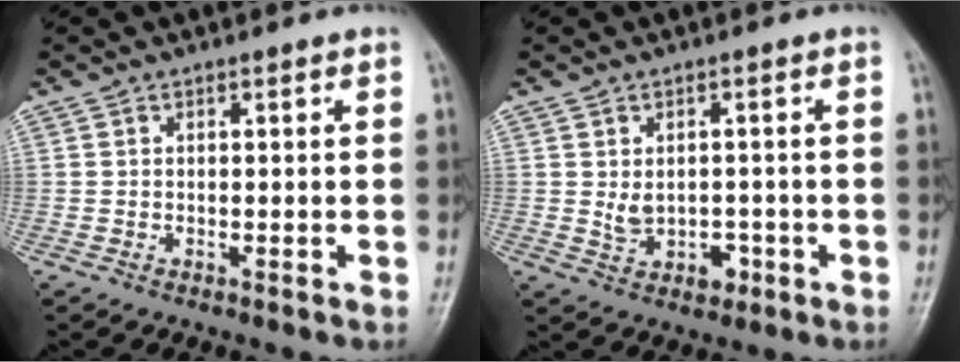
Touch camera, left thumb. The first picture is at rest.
{"total": 4.6, "force": [-0.5, 3.5, 2.9], "torque": [-0.031, 0.003, 0.003]}